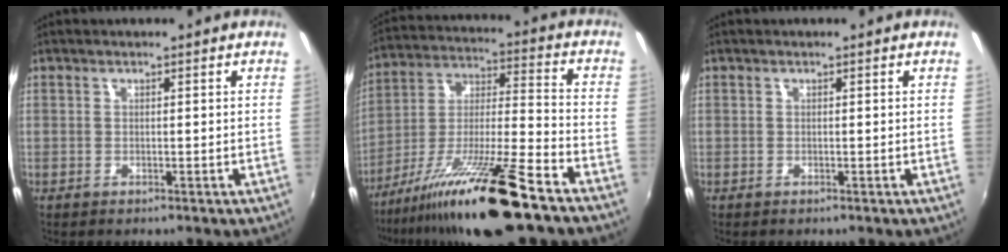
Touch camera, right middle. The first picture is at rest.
{"total": 20.0, "force": [-13.7, 1.6, 14.4], "torque": [-0.258, -0.023, -0.239]}
{"total": 0.0}